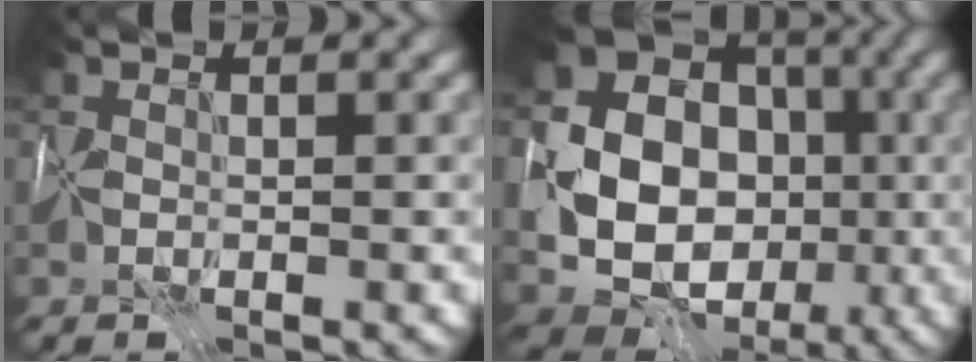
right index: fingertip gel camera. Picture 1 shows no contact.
{"total": 15.9, "force": [-1.2, 14.2, 7.1], "torque": [-0.156, 0.000, -0.028]}